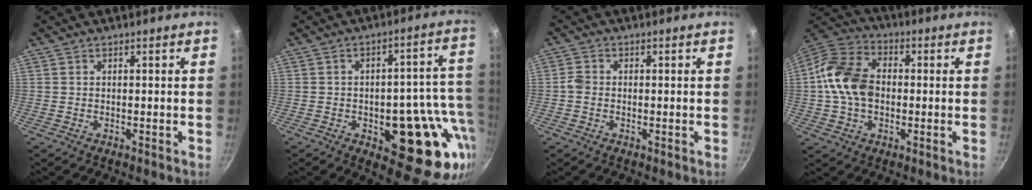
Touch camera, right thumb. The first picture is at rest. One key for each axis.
{"total": 20.2, "fx": -4.9, "fy": 9.6, "fz": 17.1, "tx": -0.148, "ty": 0.010, "tz": -0.060}
{"total": 2.0, "fx": -0.6, "fy": 1.6, "fz": 1.0, "tx": -0.020, "ty": 0.009, "tz": -0.017}
{"total": 13.2, "fx": -0.6, "fy": 9.9, "fz": 8.7, "tx": -0.131, "ty": 0.028, "tz": -0.032}